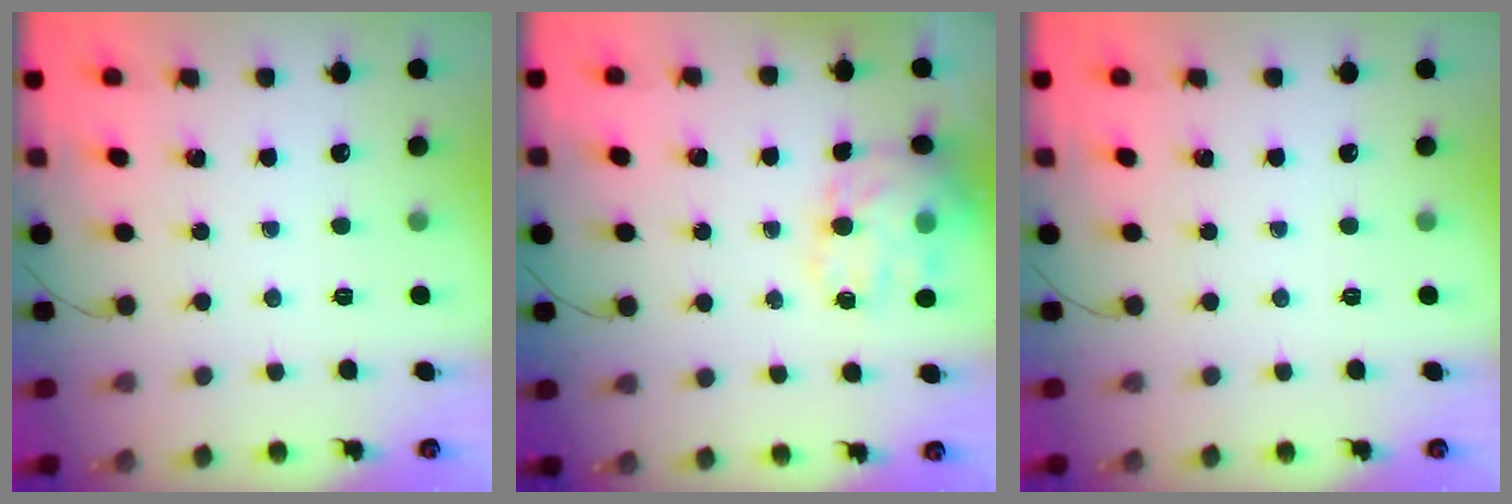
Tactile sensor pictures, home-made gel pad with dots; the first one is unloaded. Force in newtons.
{"total": 13.1, "press": 12.8, "slide": 2.8}
{"total": 0.0}